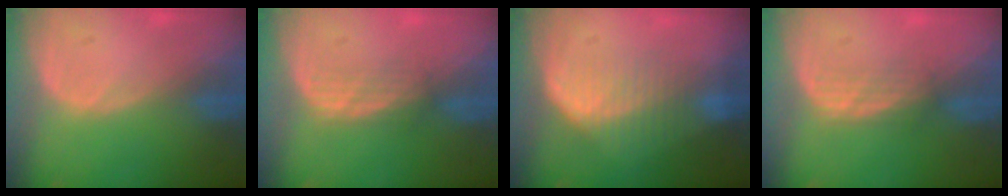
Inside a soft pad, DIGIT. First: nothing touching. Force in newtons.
{"total": 2.8, "press": 2.6, "slide": 1.0}
{"total": 6.8, "press": 6.3, "slide": 2.5}
{"total": 2.8, "press": 2.6, "slide": 1.0}